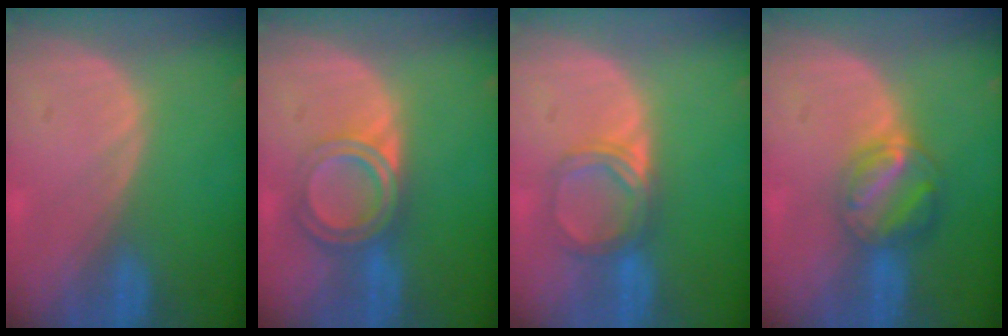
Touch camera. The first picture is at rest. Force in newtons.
{"total": 6.4, "press": 5.4, "slide": 3.4}
{"total": 5.0, "press": 4.6, "slide": 1.8}
{"total": 6.3, "press": 5.6, "slide": 2.8}